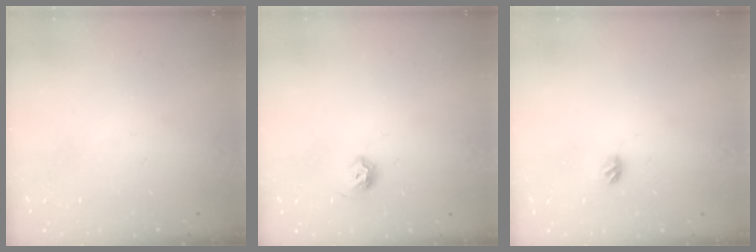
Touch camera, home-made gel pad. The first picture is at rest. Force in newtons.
{"total": 5.7, "press": 5.6, "slide": 1.0}
{"total": 3.3, "press": 3.2, "slide": 0.8}